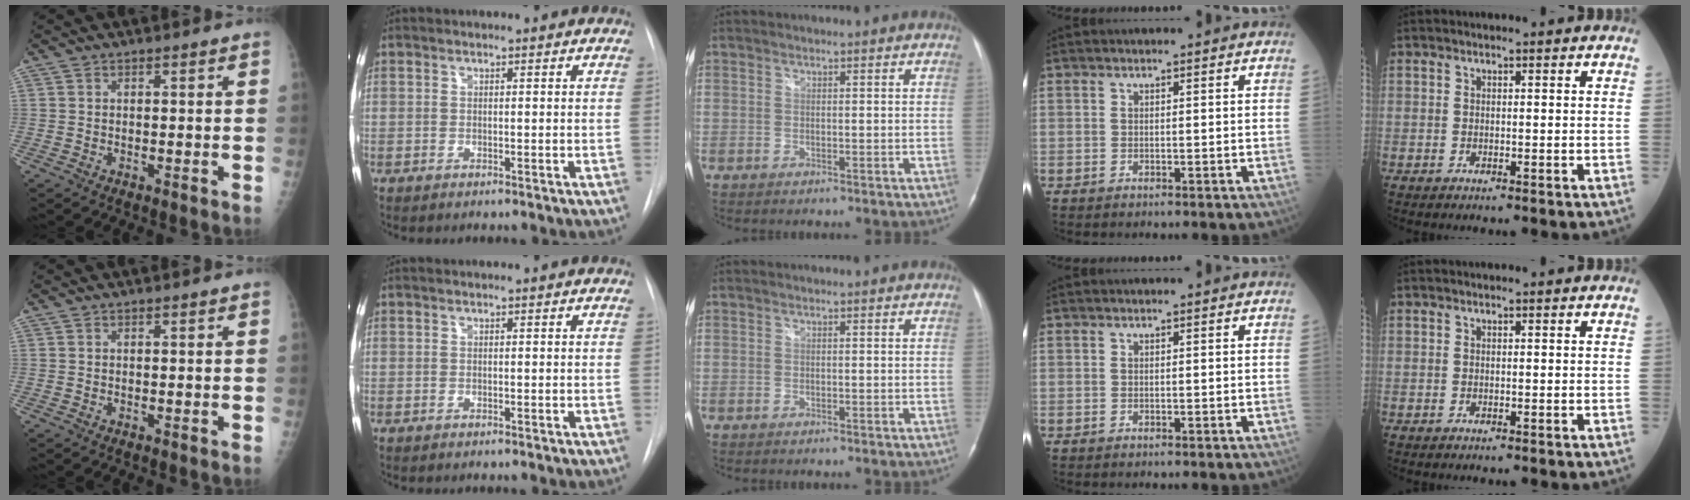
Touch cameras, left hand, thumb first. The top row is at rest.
{}